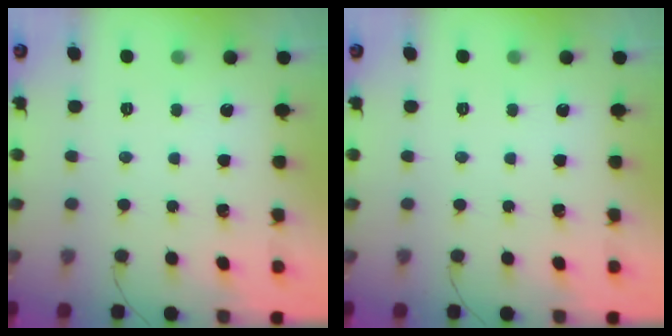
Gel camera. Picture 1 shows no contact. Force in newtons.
{"total": 0.0}